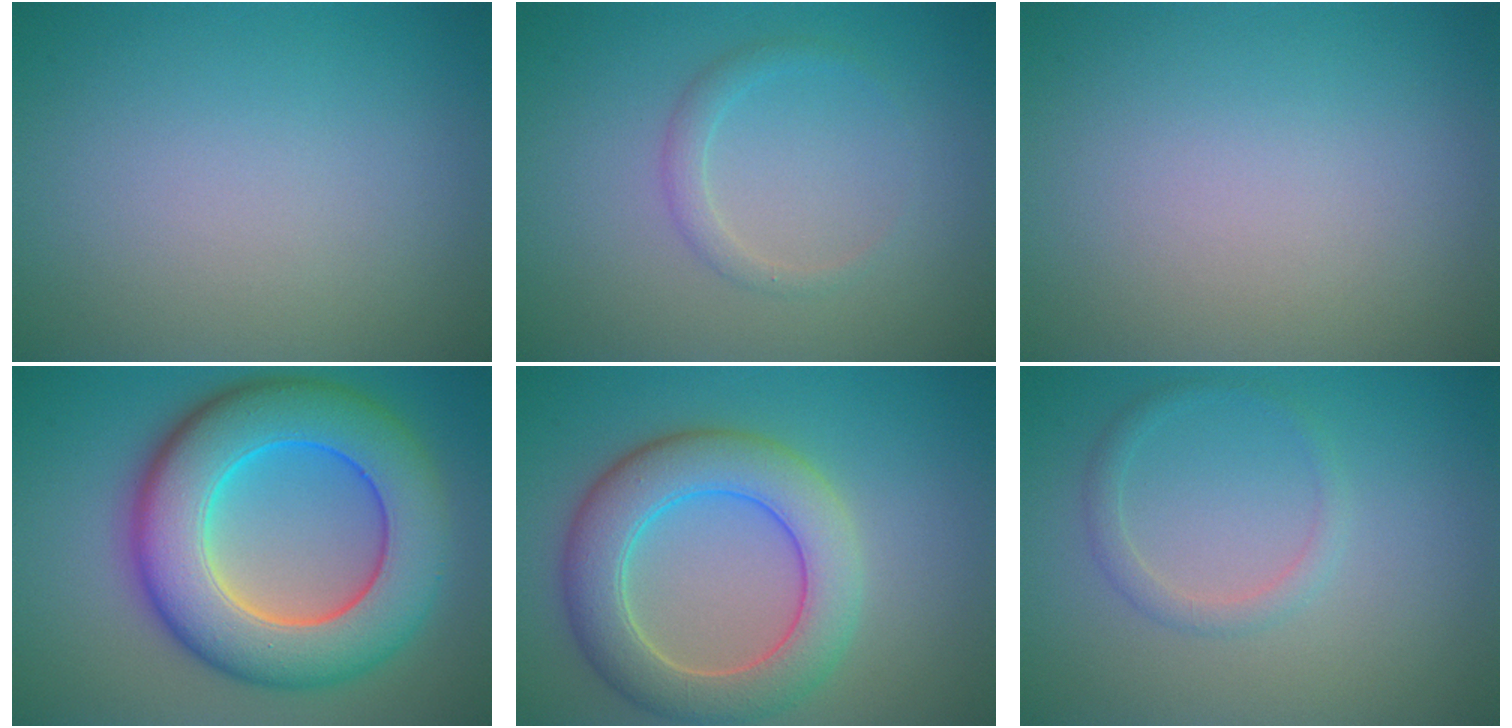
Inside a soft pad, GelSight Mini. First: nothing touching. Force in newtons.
{"total": 1.4, "press": 1.4, "slide": 0.2}
{"total": 0.0}
{"total": 11.9, "press": 11.9, "slide": 0.1}
{"total": 7.1, "press": 7.1, "slide": 0.3}
{"total": 1.5, "press": 1.5, "slide": 0.0}